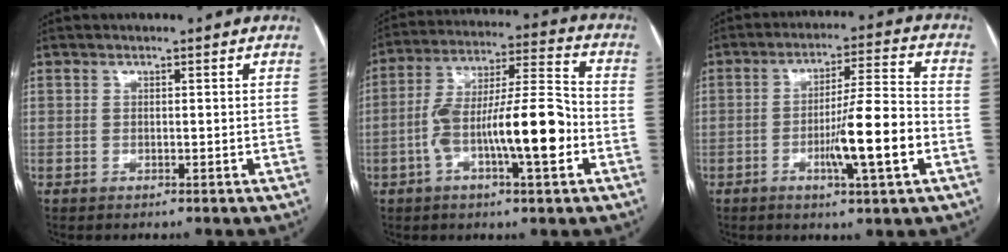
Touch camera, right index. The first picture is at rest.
{"total": 15.3, "force": [-4.2, 2.5, 14.5], "torque": [-0.255, 0.018, -0.070]}
{"total": 11.1, "force": [-3.4, 0.2, 10.6], "torque": [-0.172, -0.002, -0.055]}